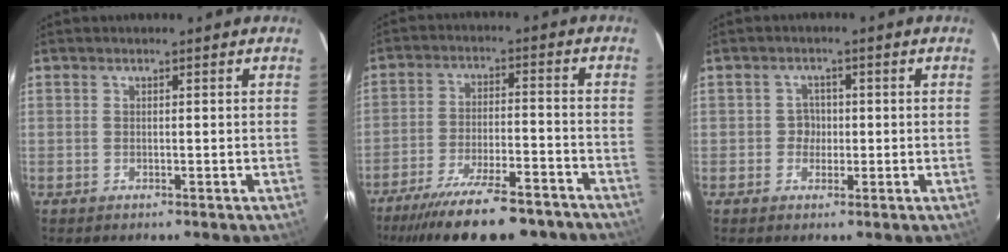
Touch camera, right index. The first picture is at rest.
{"total": 18.6, "force": [-15.0, 3.9, 10.3], "torque": [-0.144, -0.008, -0.233]}
{"total": 2.8, "force": [-0.3, 2.4, 1.4], "torque": [-0.021, 0.010, -0.004]}